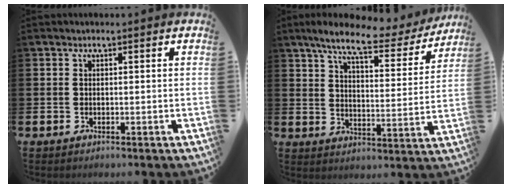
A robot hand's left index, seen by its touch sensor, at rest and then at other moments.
{"total": 8.7, "force": [7.4, 1.7, 4.2], "torque": [-0.096, -0.040, 0.123]}